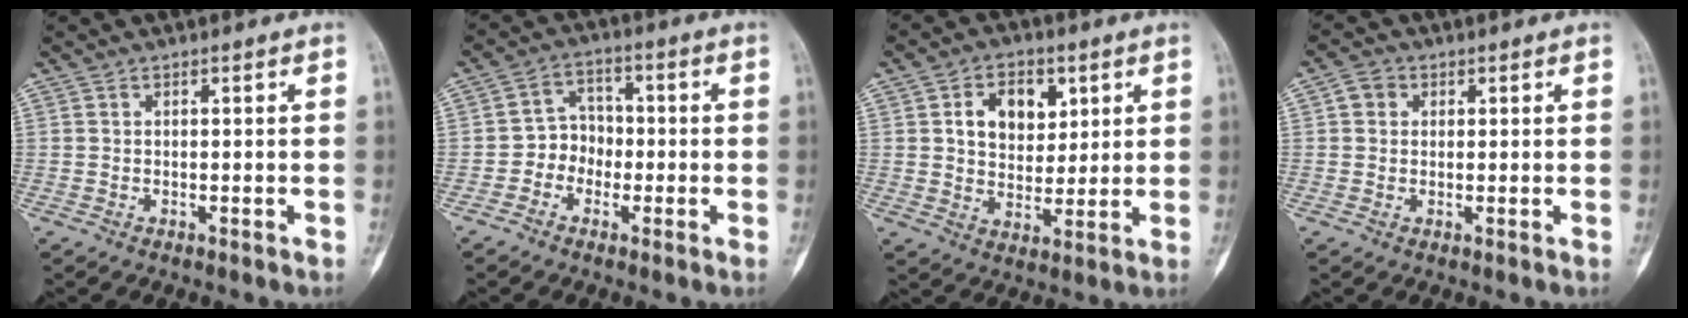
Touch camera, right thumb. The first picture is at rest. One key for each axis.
{"total": 5.7, "fx": -1.7, "fy": 5.0, "fz": 2.2, "tx": -0.002, "ty": 0.024, "tz": -0.044}
{"total": 9.7, "fx": 3.2, "fy": 6.9, "fz": 6.1, "tx": -0.056, "ty": -0.011, "tz": 0.056}
{"total": 2.9, "fx": 0.7, "fy": 2.5, "fz": 1.2, "tx": -0.006, "ty": 0.004, "tz": 0.008}